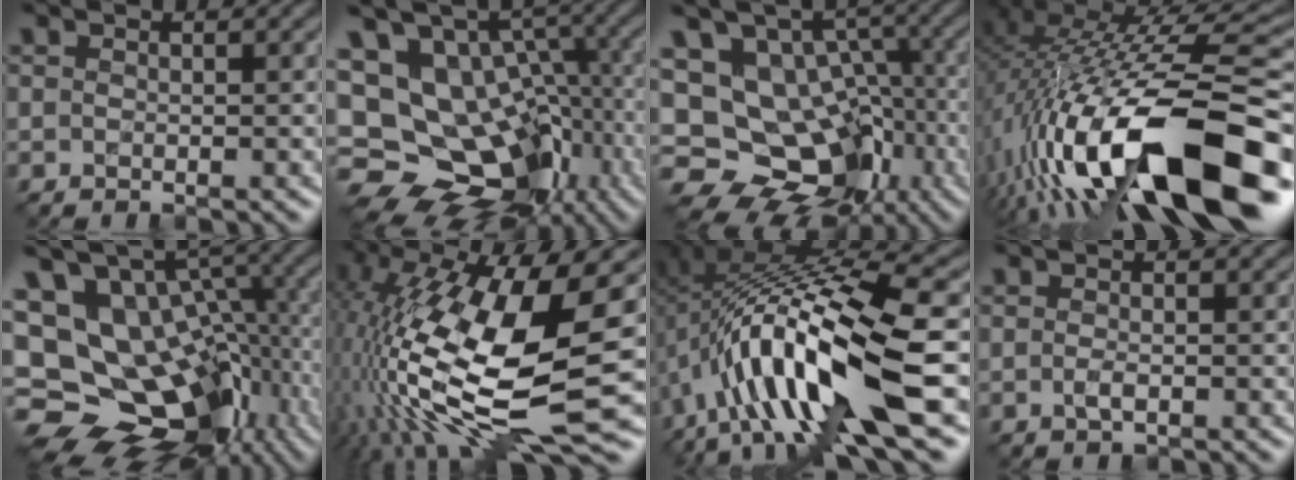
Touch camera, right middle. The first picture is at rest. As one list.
[{"total": 17.1, "force": [-5.6, 12.5, 10.2], "torque": [-0.179, 0.008, -0.064]}, {"total": 15.5, "force": [-5.7, 11.7, 8.3], "torque": [-0.144, 0.003, -0.079]}, {"total": 17.8, "force": [-4.2, 7.4, 15.6], "torque": [-0.278, 0.001, -0.071]}, {"total": 17.1, "force": [-4.3, 11.8, 11.6], "torque": [-0.201, 0.001, -0.033]}, {"total": 16.8, "force": [-2.8, 6.1, 15.4], "torque": [-0.312, 0.003, -0.055]}, {"total": 15.1, "force": [-2.5, 4.8, 14.1], "torque": [-0.262, 0.007, -0.041]}, {"total": 1.0, "force": [-0.2, 0.4, 0.9], "torque": [-0.023, -0.003, -0.006]}]